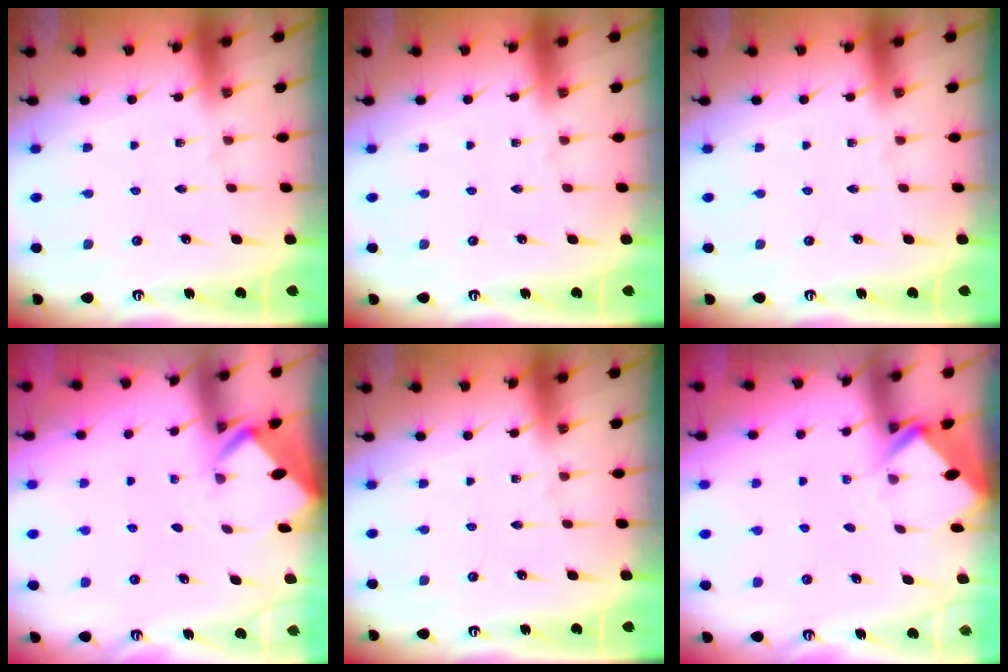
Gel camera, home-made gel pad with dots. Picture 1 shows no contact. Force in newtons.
{"total": 0.0}
{"total": 0.0}
{"total": 2.2, "press": 2.2, "slide": 0.1}
{"total": 0.0}
{"total": 2.7, "press": 2.7, "slide": 0.2}